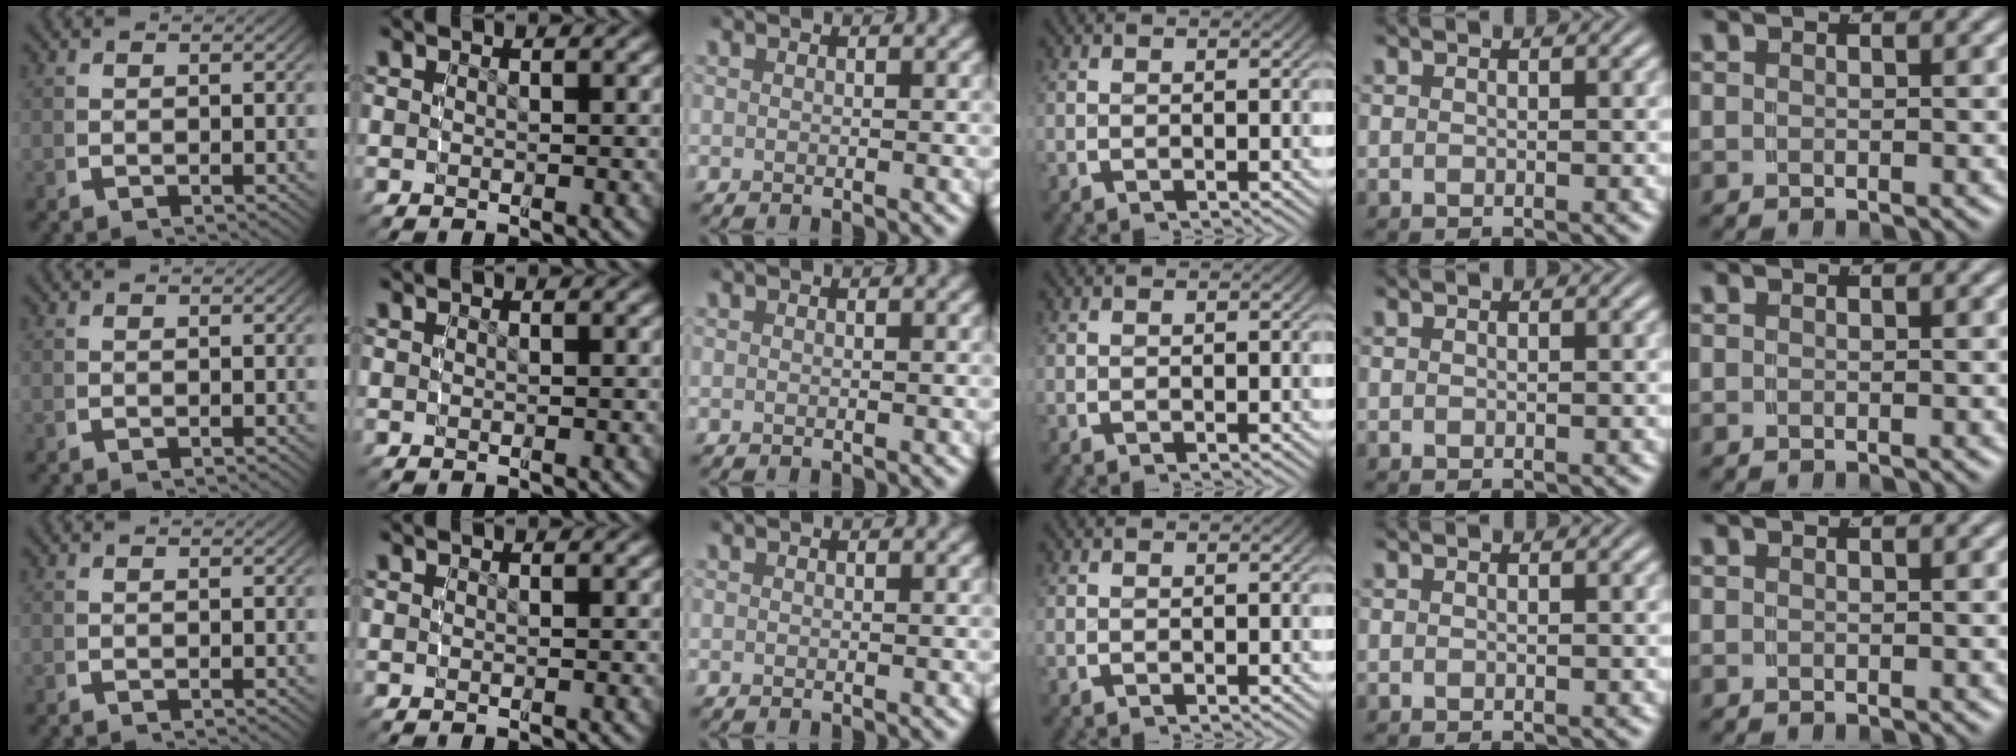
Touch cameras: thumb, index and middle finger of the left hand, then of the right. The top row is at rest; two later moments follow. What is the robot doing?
{"motion": "reach", "object": "coat"}